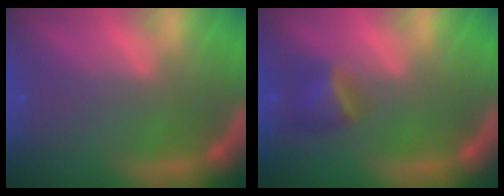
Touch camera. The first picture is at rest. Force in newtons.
{"total": 2.9}